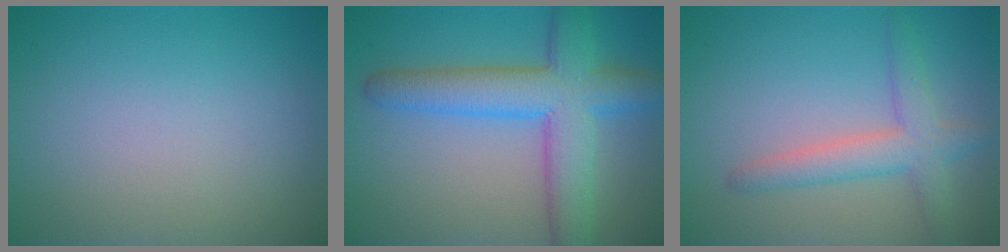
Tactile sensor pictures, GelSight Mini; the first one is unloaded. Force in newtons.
{"total": 7.7, "press": 7.7, "slide": 0.2}
{"total": 3.7, "press": 3.7, "slide": 0.1}